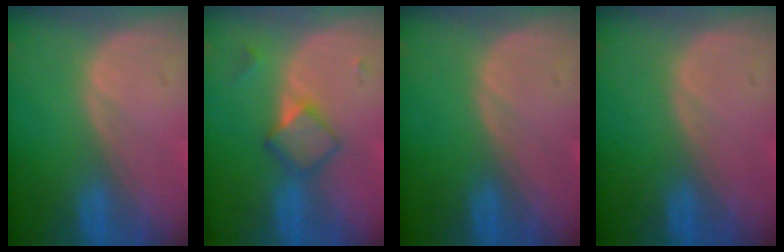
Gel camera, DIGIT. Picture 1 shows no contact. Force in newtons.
{"total": 4.7, "press": 4.4, "slide": 1.6}
{"total": 0.0}
{"total": 0.0}